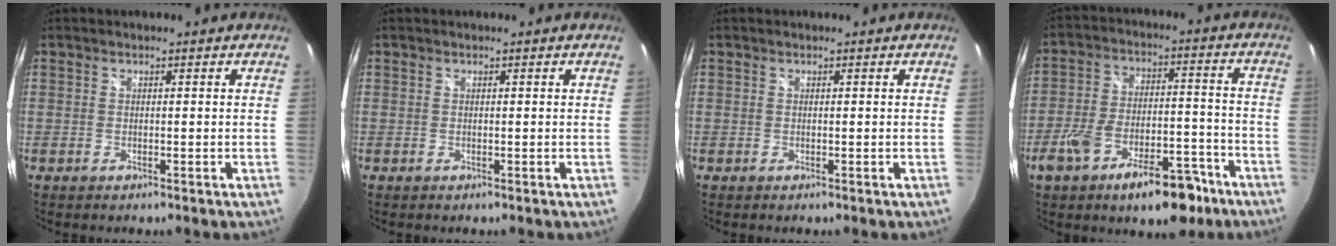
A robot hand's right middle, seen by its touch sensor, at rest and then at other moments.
{"total": 0.0}
{"total": 0.0}
{"total": 15.3, "force": [-9.4, 6.2, 10.4], "torque": [-0.187, 0.005, -0.145]}